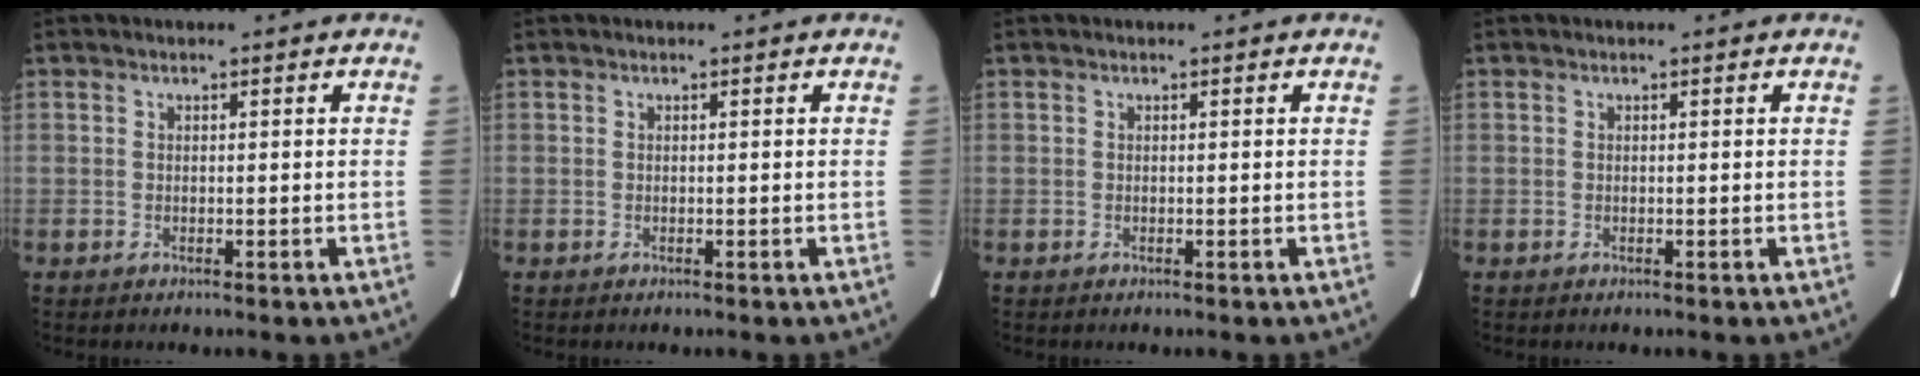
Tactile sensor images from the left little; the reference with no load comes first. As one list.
[{"total": 0.0}, {"total": 0.0}, {"total": 0.0}]